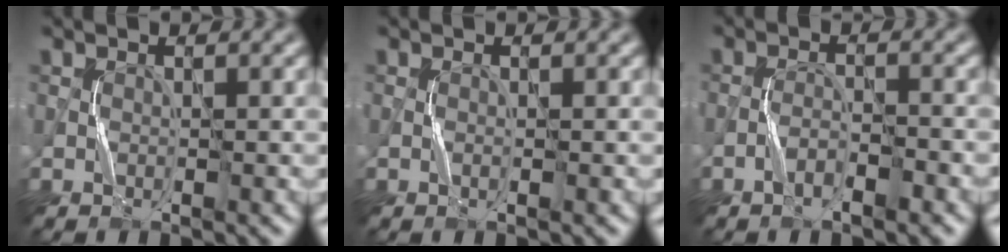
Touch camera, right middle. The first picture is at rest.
{"total": 0.0}
{"total": 2.0, "force": [-1.4, 0.3, 1.4], "torque": [-0.028, 0.006, -0.024]}